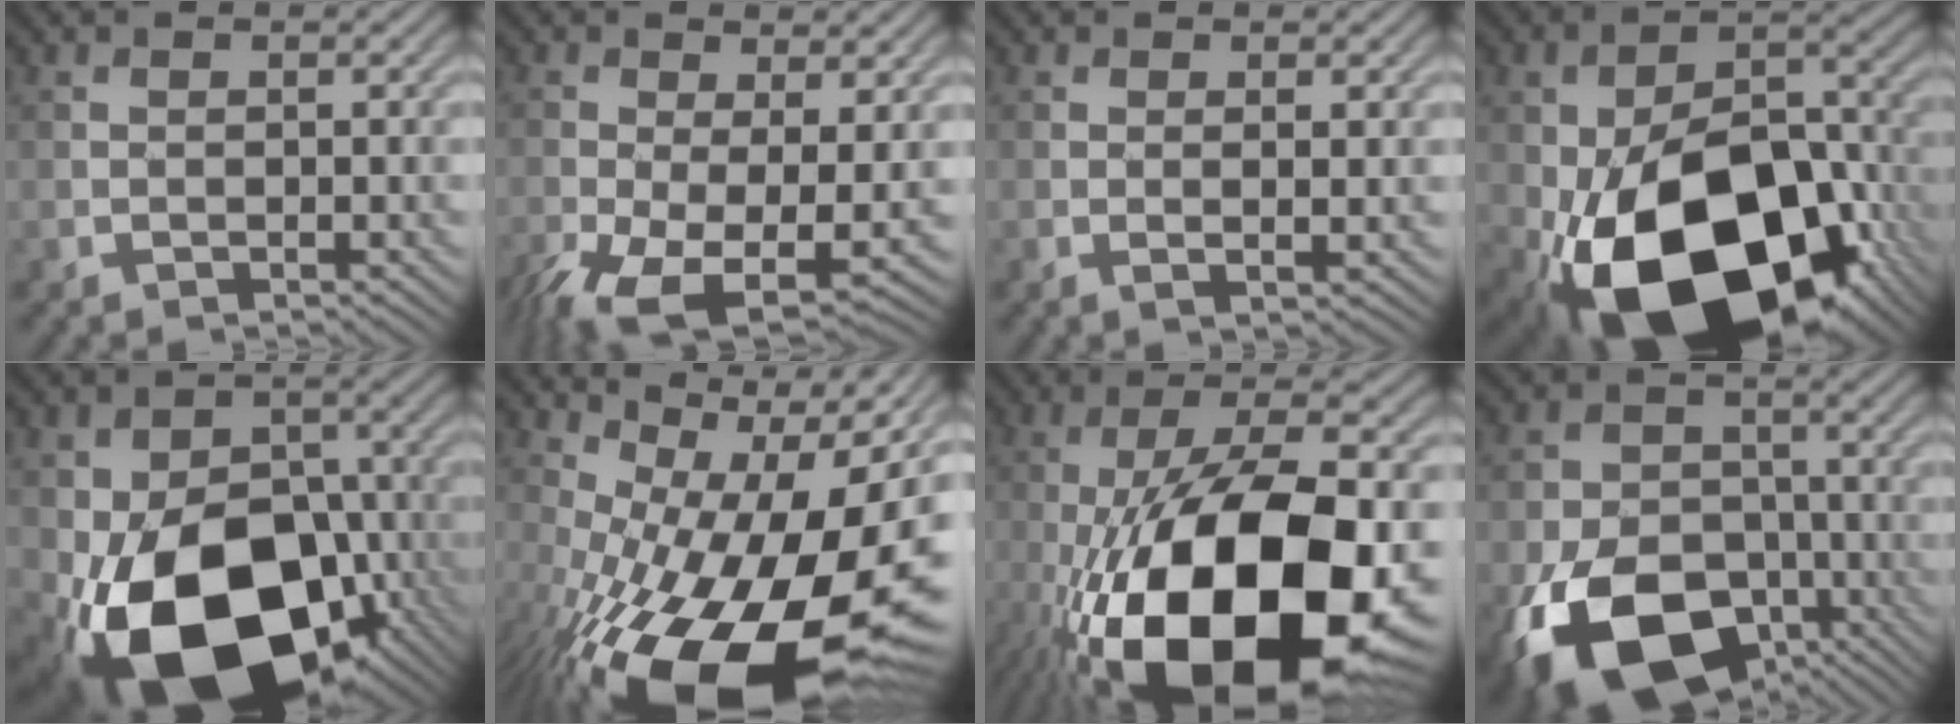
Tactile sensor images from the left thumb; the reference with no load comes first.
{"total": 10.5, "force": [-4.2, 4.3, 8.6], "torque": [-0.185, -0.039, -0.067]}
{"total": 1.7, "force": [0.4, 0.2, 1.6], "torque": [-0.033, -0.002, 0.005]}
{"total": 22.9, "force": [-9.3, 13.8, 15.6], "torque": [-0.282, -0.050, -0.119]}
{"total": 21.7, "force": [-8.9, 14.4, 13.6], "torque": [-0.243, -0.043, -0.129]}
{"total": 20.4, "force": [-4.4, 9.8, 17.3], "torque": [-0.278, -0.026, -0.068]}
{"total": 21.1, "force": [-8.2, 8.5, 17.5], "torque": [-0.318, -0.013, -0.129]}
{"total": 17.2, "force": [-8.3, 11.3, 10.0], "torque": [-0.216, -0.046, -0.139]}